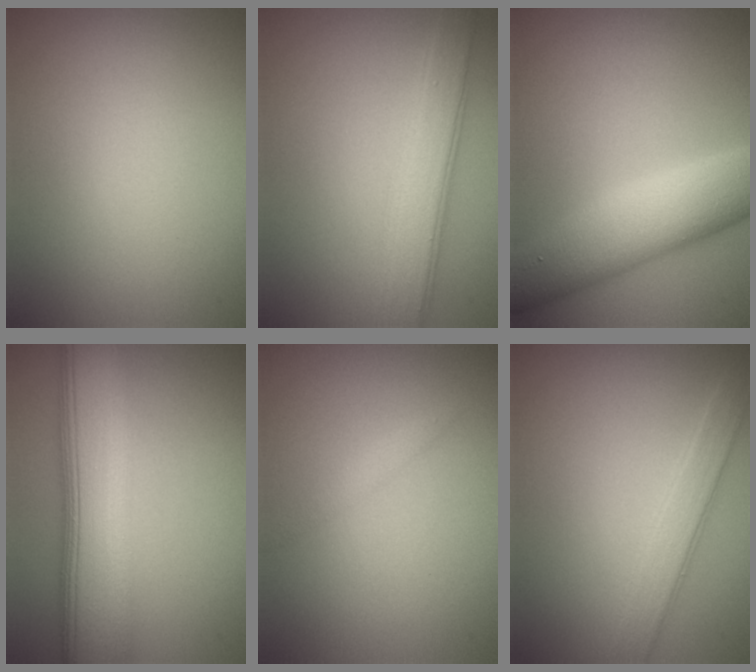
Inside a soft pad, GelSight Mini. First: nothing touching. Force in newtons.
{"total": 4.5, "press": 4.5, "slide": 0.1}
{"total": 7.4, "press": 7.4, "slide": 0.1}
{"total": 10.6, "press": 10.5, "slide": 0.6}
{"total": 1.0, "press": 1.0, "slide": 0.0}
{"total": 2.8, "press": 2.8, "slide": 0.1}